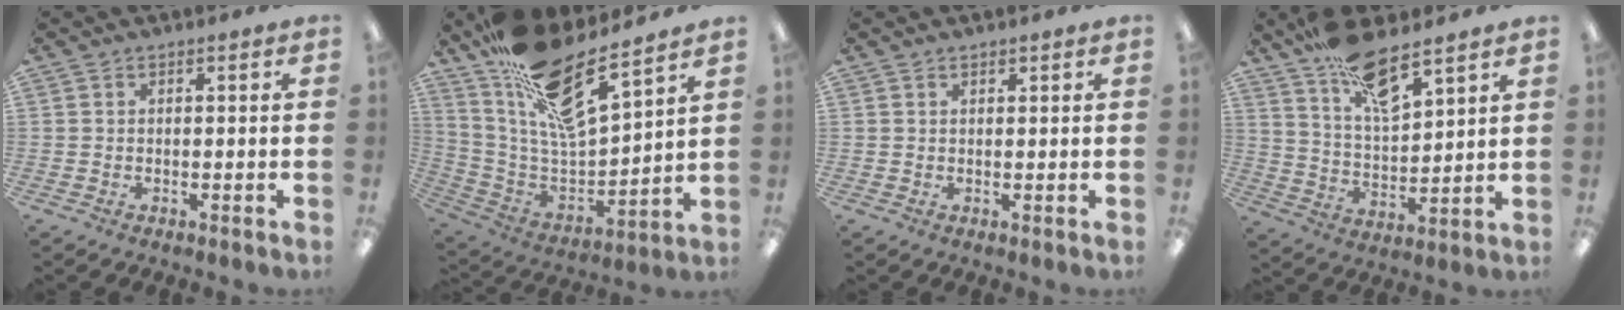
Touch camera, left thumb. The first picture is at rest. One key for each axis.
{"total": 18.0, "fx": 13.5, "fy": 4.7, "fz": 10.9, "tx": -0.204, "ty": -0.102, "tz": 0.234}
{"total": 0.7, "fx": 0.6, "fy": 0.3, "fz": 0.1, "tx": -0.003, "ty": -0.001, "tz": 0.013}
{"total": 13.6, "fx": 10.2, "fy": 4.2, "fz": 8.0, "tx": -0.140, "ty": -0.057, "tz": 0.179}